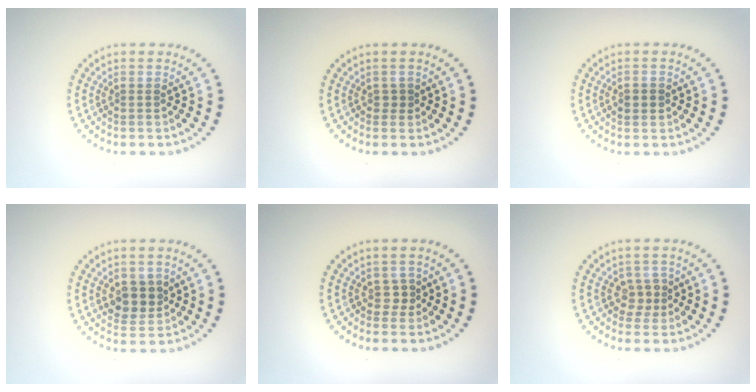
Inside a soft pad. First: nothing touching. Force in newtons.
{"total": 0.7, "press": 0.7, "slide": 0.2}
{"total": 1.8, "press": 1.8, "slide": 0.2}
{"total": 3.0, "press": 2.8, "slide": 0.9}
{"total": 1.1, "press": 0.9, "slide": 0.6}
{"total": 1.7, "press": 1.4, "slide": 1.0}